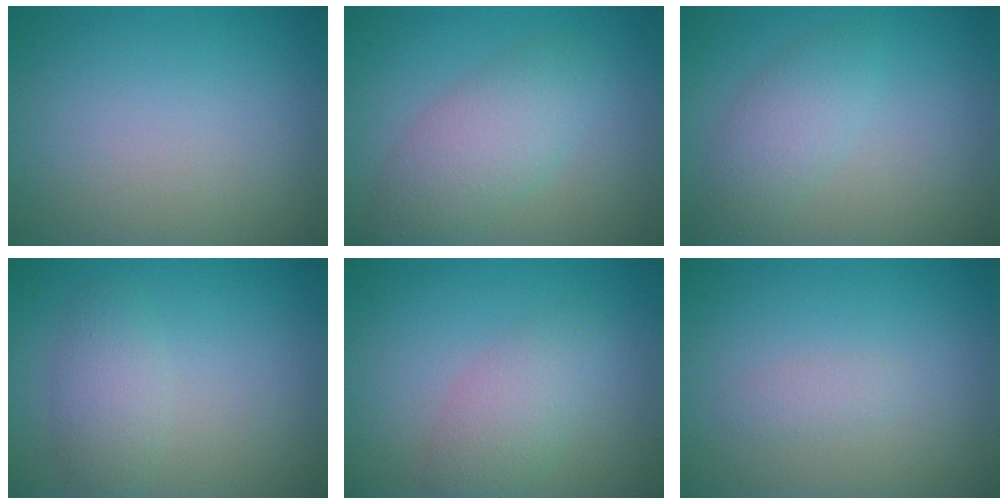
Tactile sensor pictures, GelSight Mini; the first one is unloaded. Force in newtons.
{"total": 4.5, "press": 4.5, "slide": 0.4}
{"total": 2.9, "press": 2.9, "slide": 0.2}
{"total": 2.5, "press": 2.5, "slide": 0.2}
{"total": 3.1, "press": 3.1, "slide": 0.1}
{"total": 0.9, "press": 0.9, "slide": 0.0}